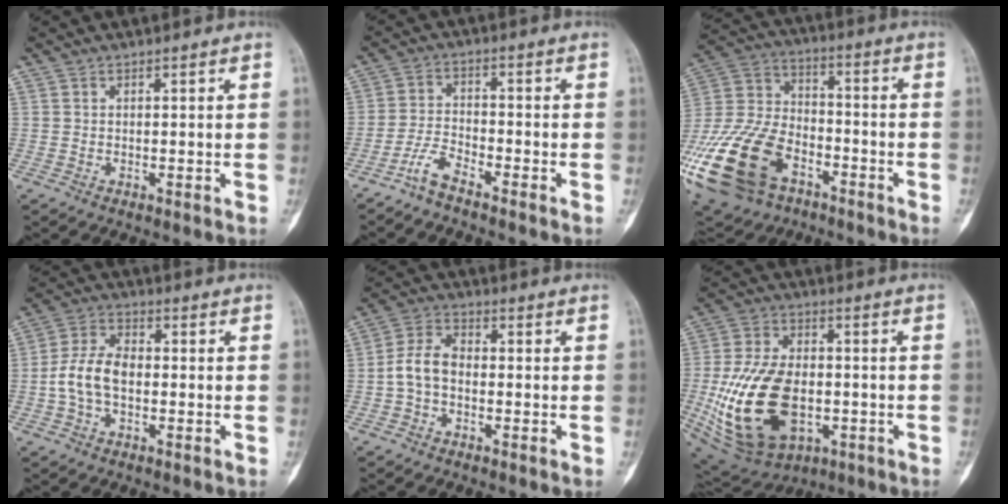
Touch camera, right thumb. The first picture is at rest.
{"total": 4.3, "force": [-3.6, 0.8, 2.1], "torque": [-0.048, 0.020, -0.078]}
{"total": 27.7, "force": [-12.6, 17.7, 17.2], "torque": [-0.427, 0.035, -0.221]}
{"total": 8.4, "force": [-1.2, 5.1, 6.6], "torque": [-0.134, 0.026, -0.029]}
{"total": 6.4, "force": [-1.2, 4.2, 4.6], "torque": [-0.087, 0.023, -0.034]}
{"total": 23.2, "force": [-4.5, 14.6, 17.4], "torque": [-0.327, 0.003, -0.053]}